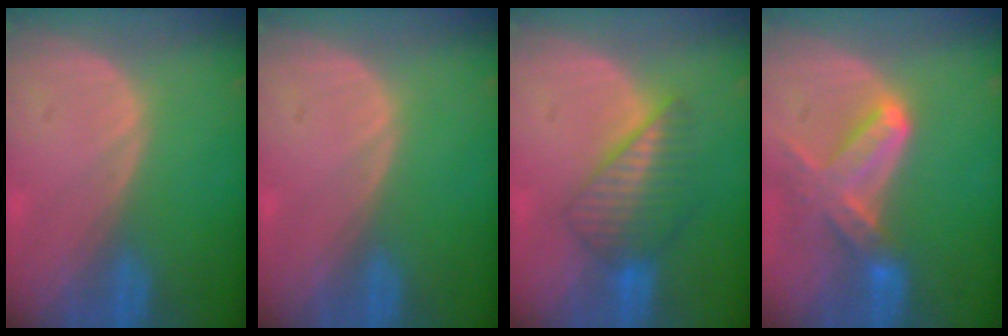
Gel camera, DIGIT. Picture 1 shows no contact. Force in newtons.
{"total": 0.0}
{"total": 6.3, "press": 6.2, "slide": 0.6}
{"total": 7.1, "press": 6.6, "slide": 2.8}